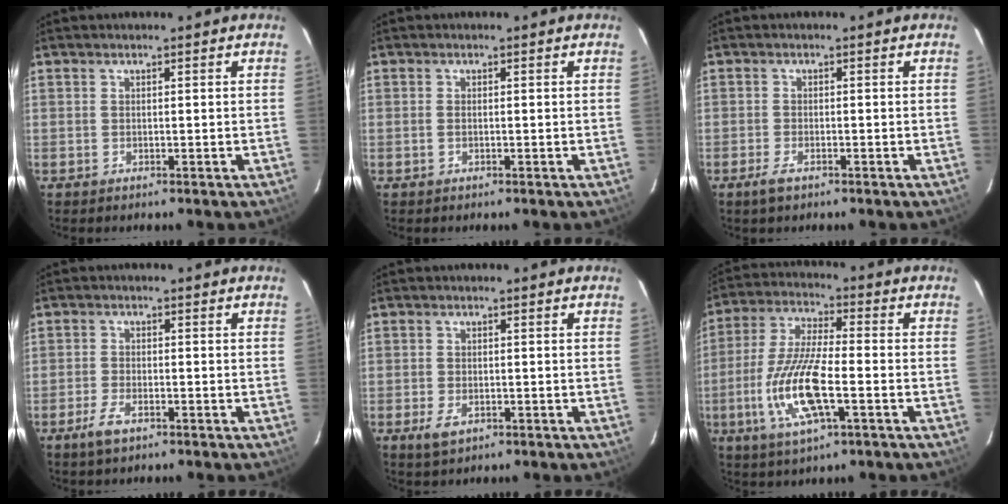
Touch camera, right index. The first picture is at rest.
{"total": 0.5, "force": [-0.1, 0.2, 0.5], "torque": [-0.012, 0.001, -0.003]}
{"total": 2.5, "force": [-1.7, 1.0, 1.5], "torque": [-0.038, -0.004, -0.033]}
{"total": 3.8, "force": [-2.5, 1.5, 2.5], "torque": [-0.067, -0.003, -0.048]}
{"total": 3.4, "force": [-1.6, 1.9, 2.3], "torque": [-0.051, -0.007, -0.026]}
{"total": 14.5, "force": [-4.3, 3.9, 13.3], "torque": [-0.279, -0.009, -0.083]}